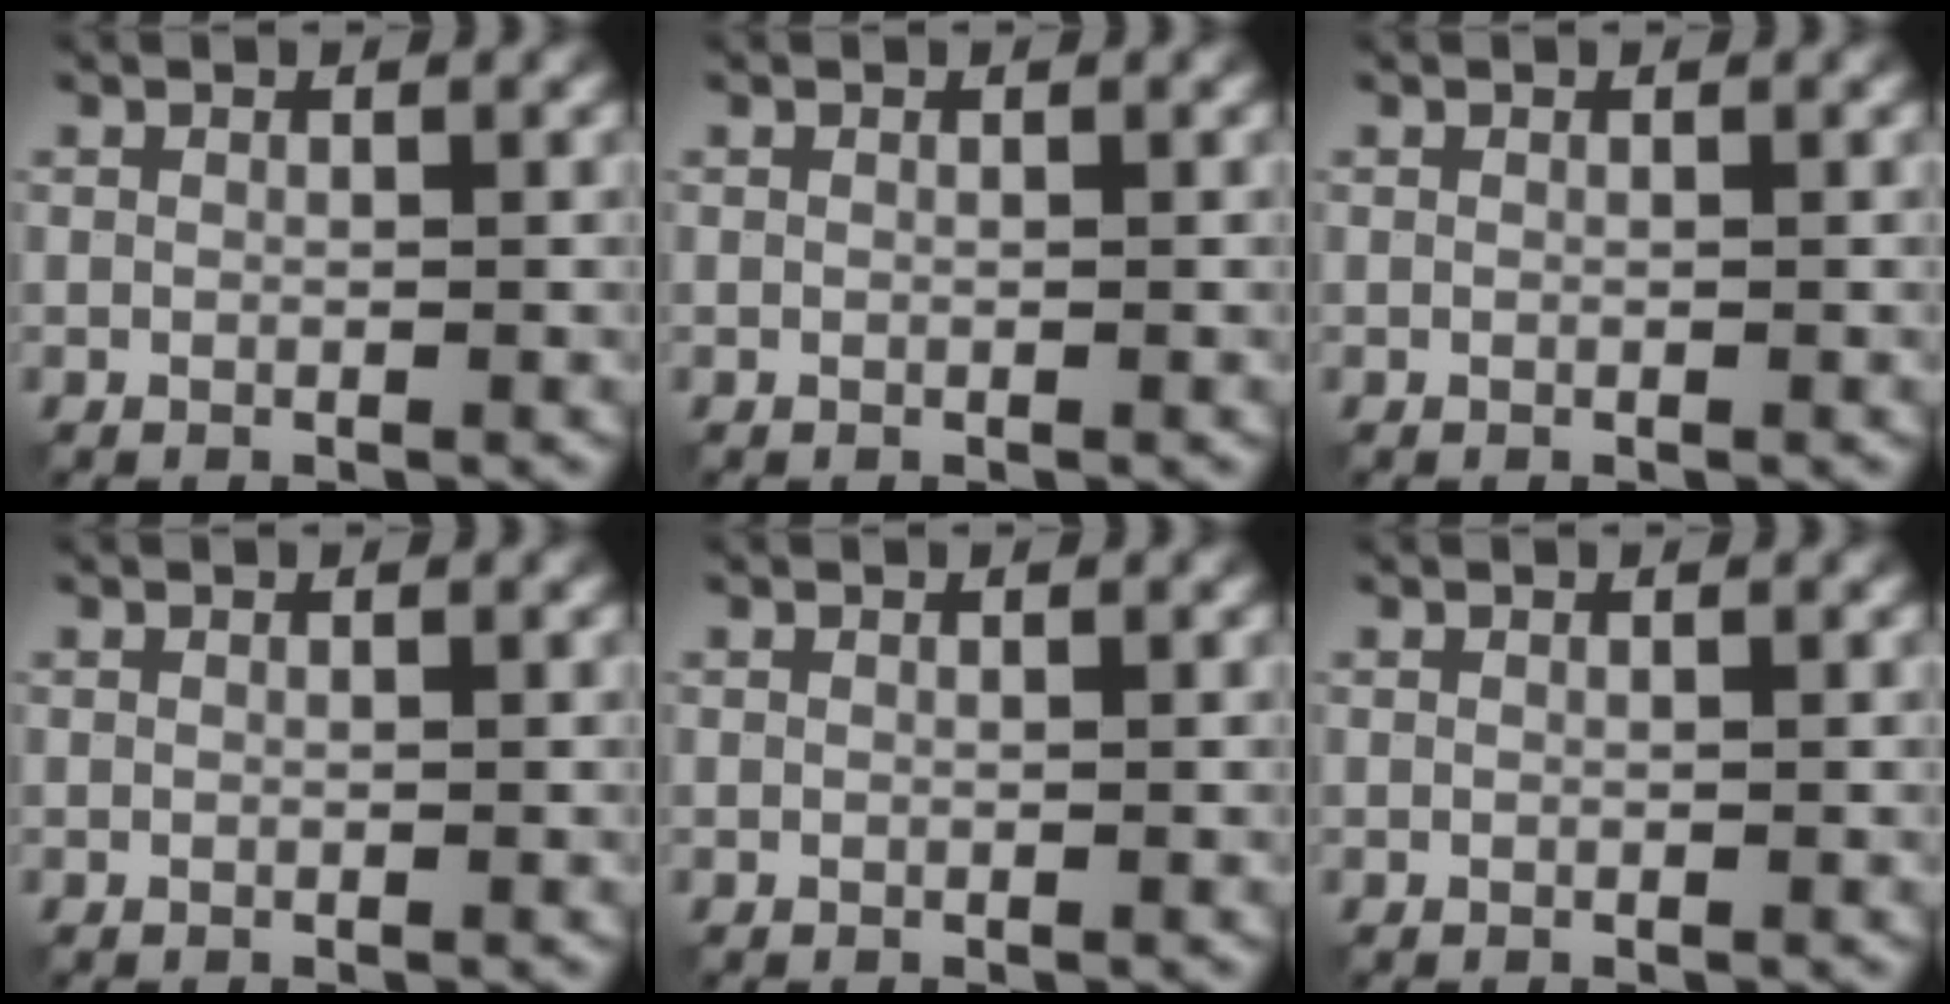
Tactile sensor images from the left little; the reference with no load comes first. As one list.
[{"total": 0.0}, {"total": 0.0}, {"total": 0.0}, {"total": 0.0}, {"total": 0.0}]